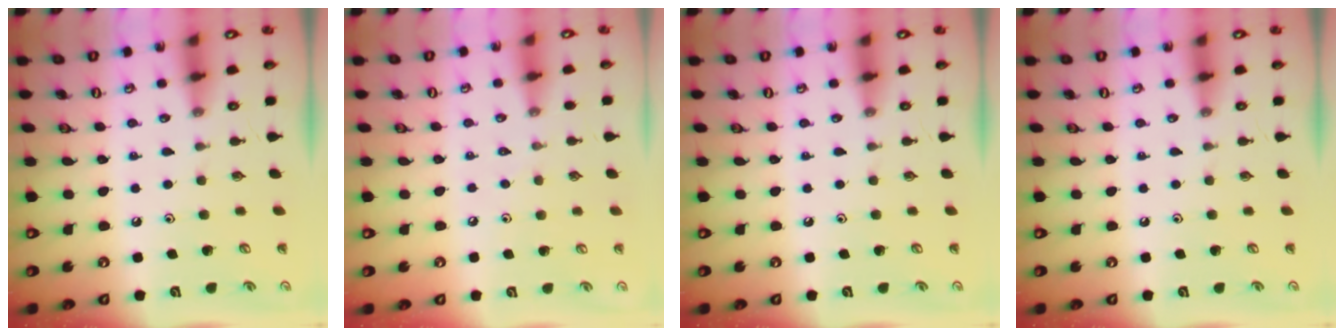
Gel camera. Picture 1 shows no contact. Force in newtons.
{"total": 2.5, "press": 2.5, "slide": 0.5}
{"total": 0.0}
{"total": 0.0}